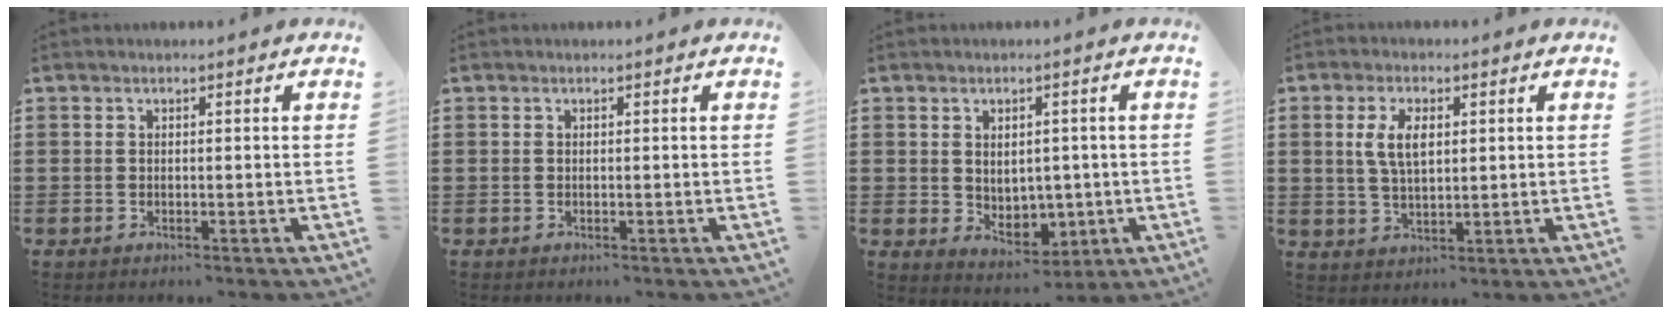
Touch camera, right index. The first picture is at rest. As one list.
[{"total": 0.0}, {"total": 3.7, "force": [0.9, 3.1, 1.6], "torque": [-0.027, -0.002, 0.013]}, {"total": 5.4, "force": [1.3, 2.6, 4.5], "torque": [-0.095, 0.010, 0.021]}]